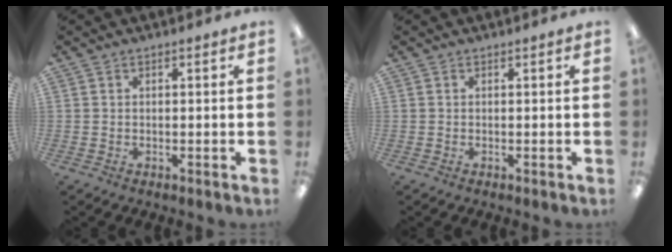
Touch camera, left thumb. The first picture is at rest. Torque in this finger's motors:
{"motor_torque": [0.00, 0.00, 0.01, -0.01, 0.00]}